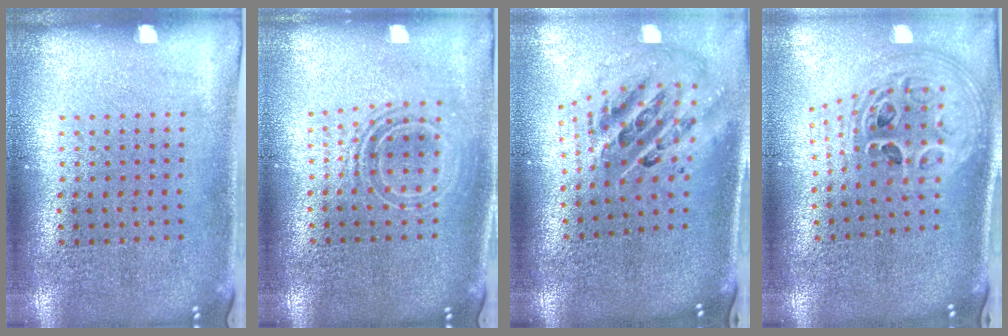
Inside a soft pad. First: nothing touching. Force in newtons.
{"total": 1.7, "press": 1.3, "slide": 1.1}
{"total": 2.7, "press": 1.8, "slide": 2.0}
{"total": 2.7, "press": 2.0, "slide": 1.8}